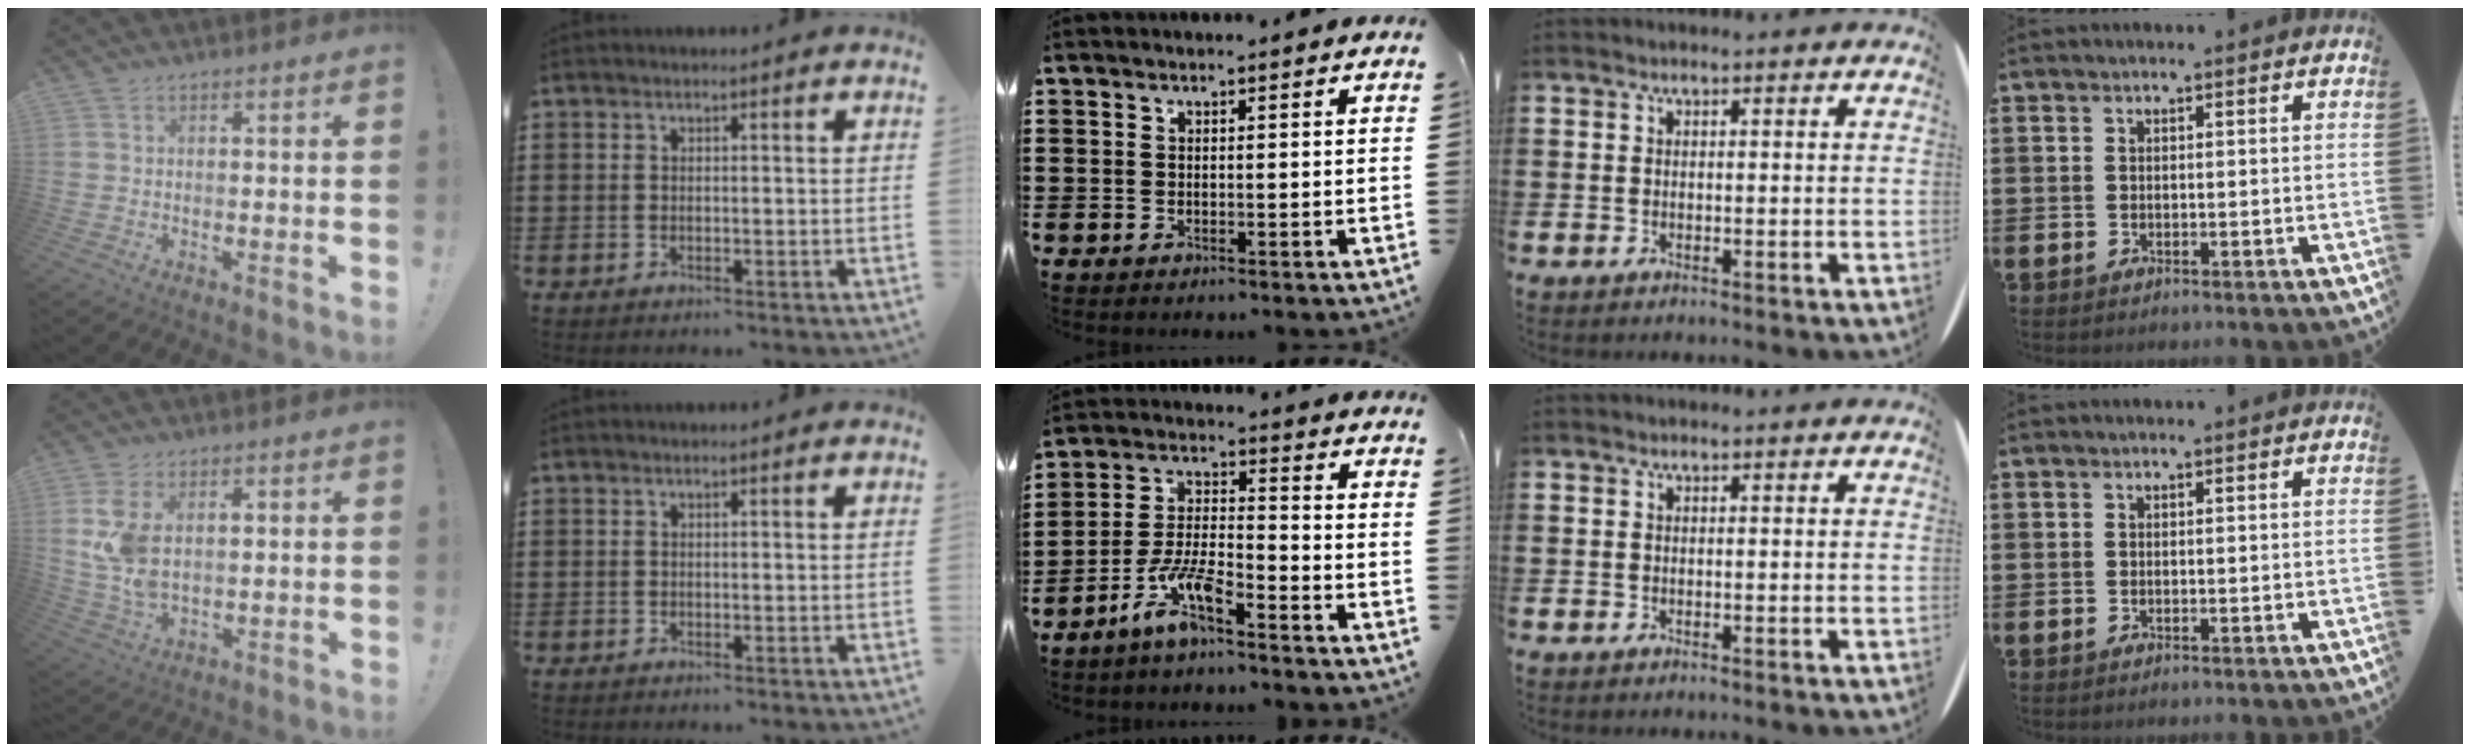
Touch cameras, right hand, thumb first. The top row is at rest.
{"thumb": {"total": 9.1, "force": [2.5, 5.4, 6.9], "torque": [-0.126, -0.019, 0.042]}, "middle": {"total": 7.5, "force": [-5.3, 1.5, 5.1], "torque": [-0.118, -0.006, -0.105]}}